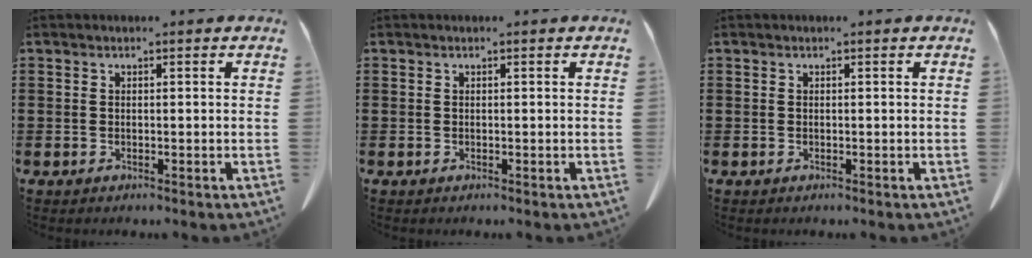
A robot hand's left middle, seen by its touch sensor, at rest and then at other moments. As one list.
[{"total": 0.0}, {"total": 0.0}]